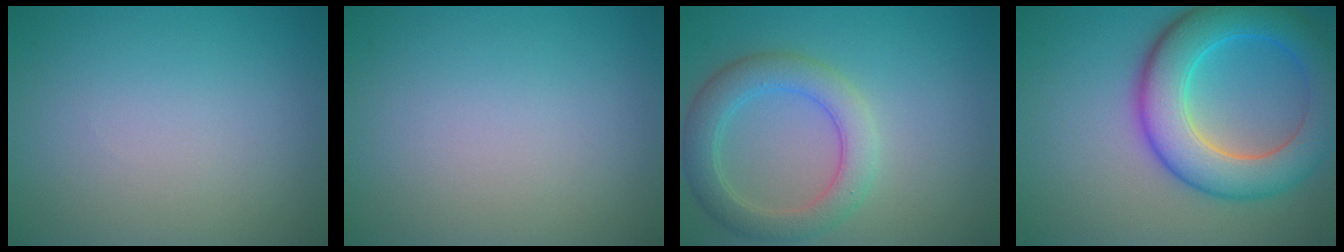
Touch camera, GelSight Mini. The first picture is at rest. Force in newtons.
{"total": 0.0}
{"total": 4.4, "press": 4.4, "slide": 0.1}
{"total": 8.6, "press": 8.6, "slide": 0.2}